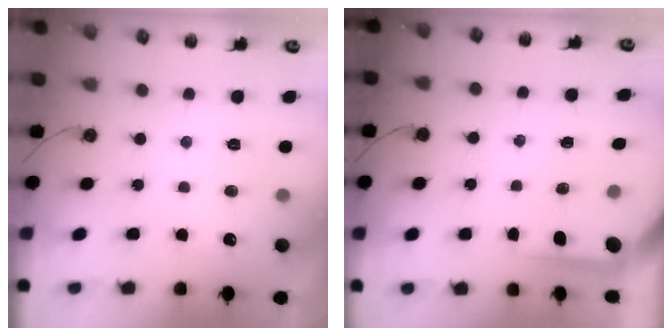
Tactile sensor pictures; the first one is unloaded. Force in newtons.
{"total": 3.6, "press": 3.6, "slide": 0.4}